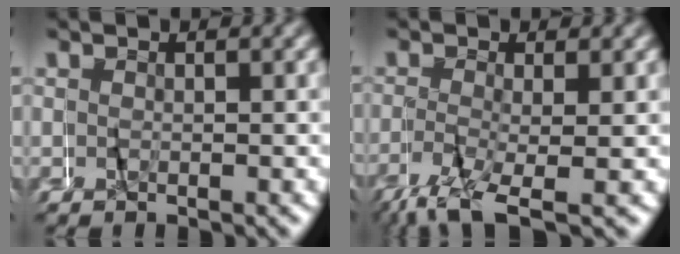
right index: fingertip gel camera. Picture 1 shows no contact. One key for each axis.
{"total": 6.2, "fx": -5.5, "fy": 0.9, "fz": 2.7, "tx": -0.065, "ty": -0.030, "tz": -0.071}